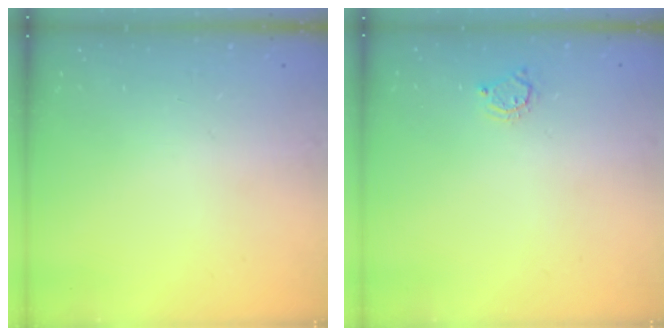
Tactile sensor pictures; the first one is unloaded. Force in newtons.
{"total": 3.7, "press": 3.7, "slide": 0.4}